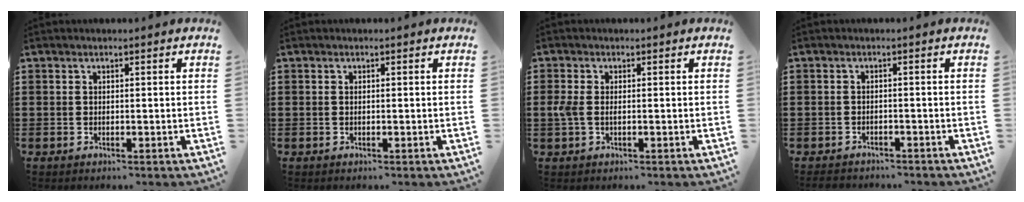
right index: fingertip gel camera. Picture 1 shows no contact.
{"total": 0.0}
{"total": 2.2, "force": [-0.3, 1.0, 1.9], "torque": [-0.051, -0.002, -0.011]}
{"total": 1.6, "force": [-1.6, 0.4, 0.0], "torque": [-0.007, 0.001, -0.035]}